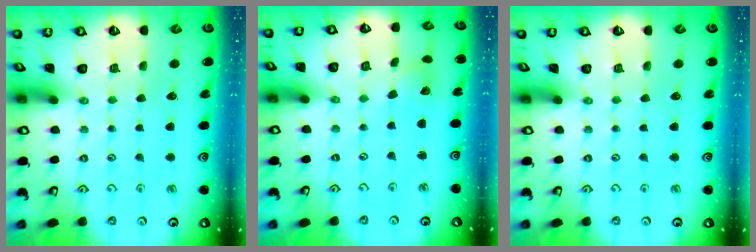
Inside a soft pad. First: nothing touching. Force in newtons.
{"total": 2.8, "press": 2.8, "slide": 0.4}
{"total": 0.0}